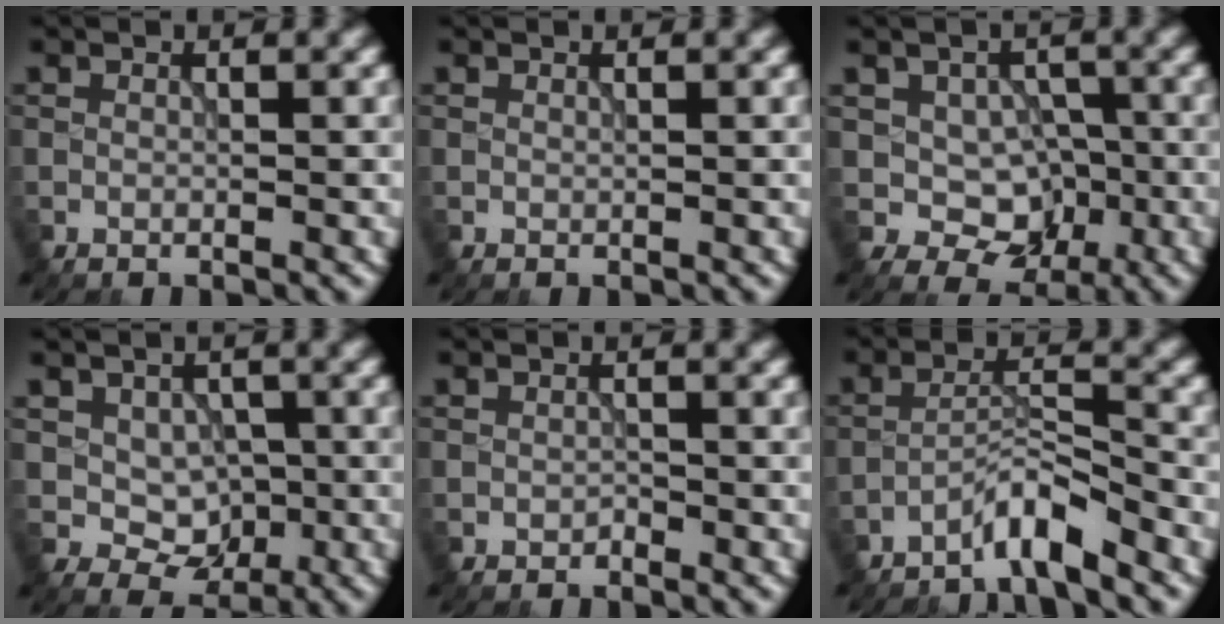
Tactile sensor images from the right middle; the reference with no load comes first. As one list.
[{"total": 0.0}, {"total": 5.2, "force": [-0.6, 4.3, 2.9], "torque": [-0.038, -0.004, -0.011]}, {"total": 4.0, "force": [0.2, 3.2, 2.4], "torque": [-0.034, -0.008, 0.007]}, {"total": 0.5, "force": [-0.4, 0.3, 0.2], "torque": [-0.003, 0.000, -0.007]}, {"total": 3.5, "force": [-2.9, 0.2, 1.9], "torque": [-0.032, 0.013, -0.061]}]